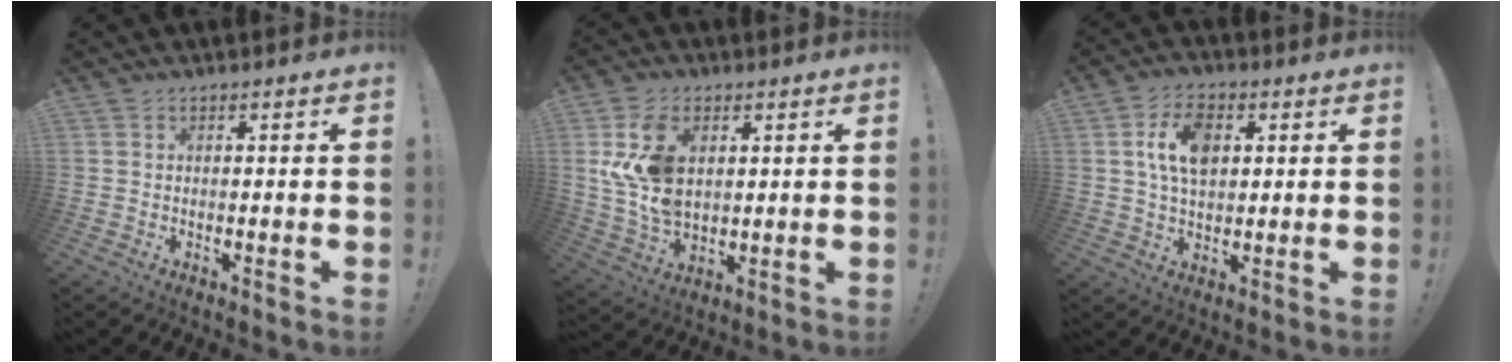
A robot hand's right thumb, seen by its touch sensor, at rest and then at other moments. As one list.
[{"total": 13.8, "force": [3.7, 9.0, 9.7], "torque": [-0.190, -0.011, 0.070]}, {"total": 10.6, "force": [2.7, 6.6, 7.8], "torque": [-0.140, 0.010, 0.050]}]